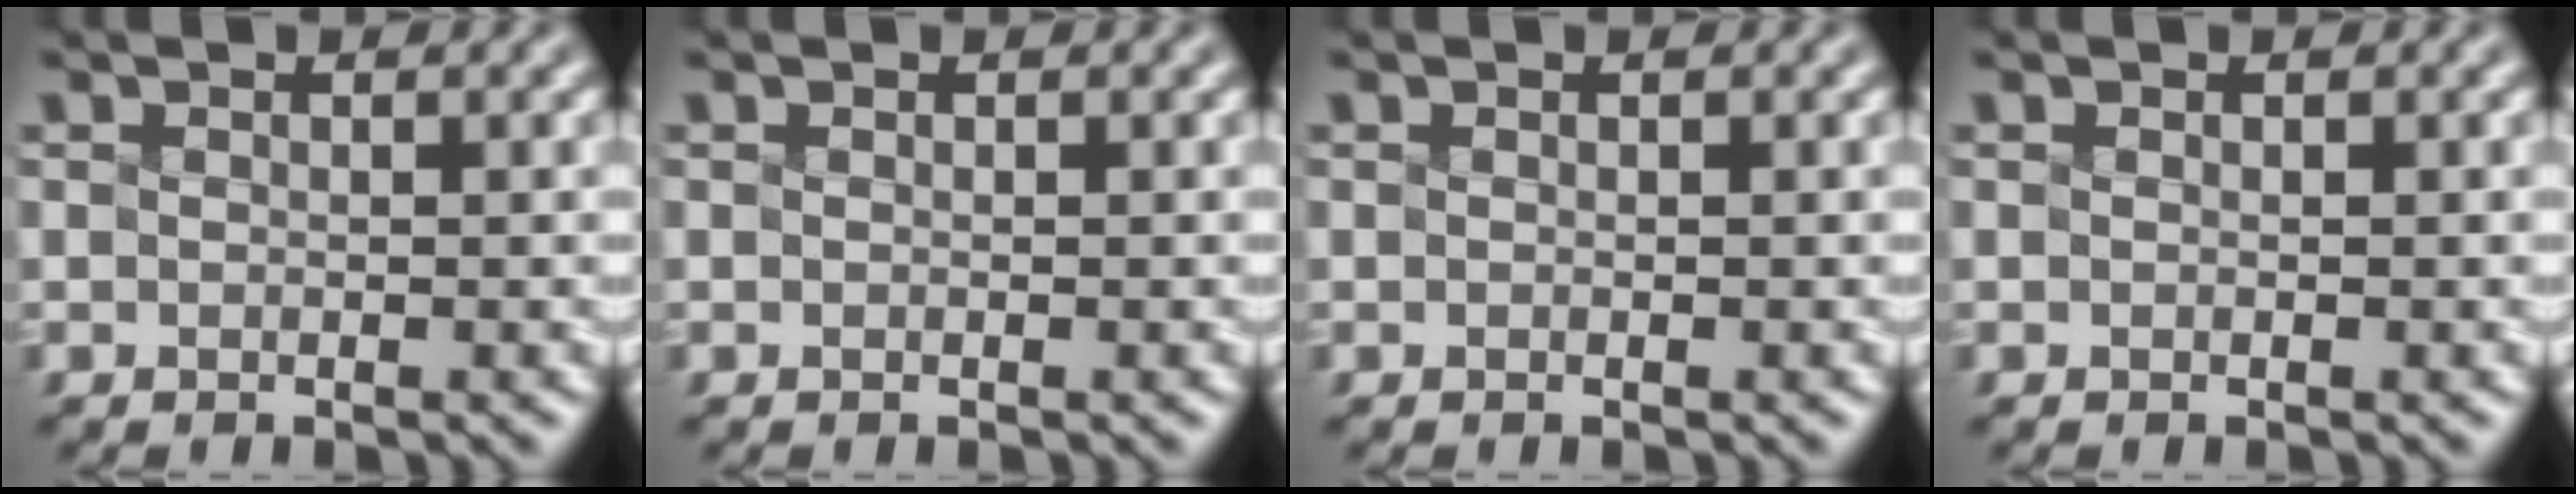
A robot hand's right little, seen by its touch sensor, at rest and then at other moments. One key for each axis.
{"total": 0.0}
{"total": 0.0}
{"total": 0.0}